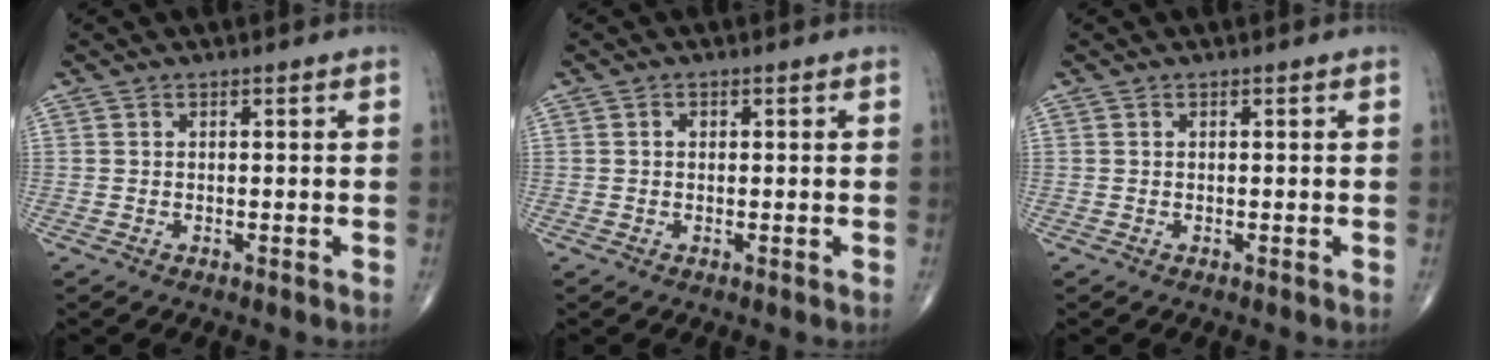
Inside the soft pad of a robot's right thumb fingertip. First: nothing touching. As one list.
[{"total": 0.7, "force": [0.1, 0.6, 0.4], "torque": [-0.004, 0.001, 0.000]}, {"total": 0.0}]